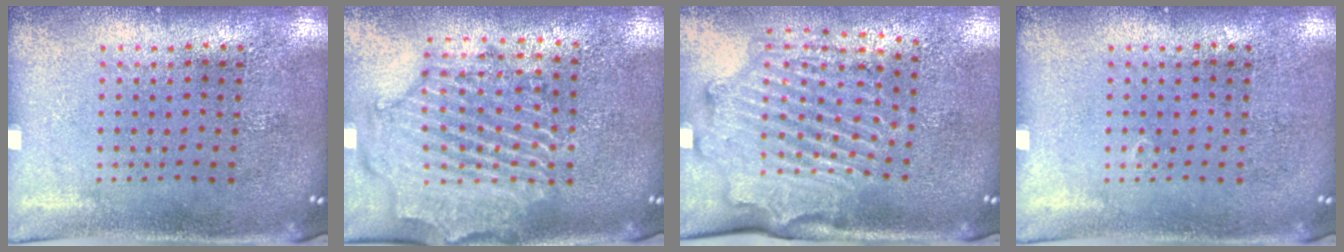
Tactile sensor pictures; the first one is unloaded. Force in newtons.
{"total": 2.3, "press": 2.2, "slide": 0.8}
{"total": 2.2, "press": 2.2, "slide": 0.2}
{"total": 0.0}